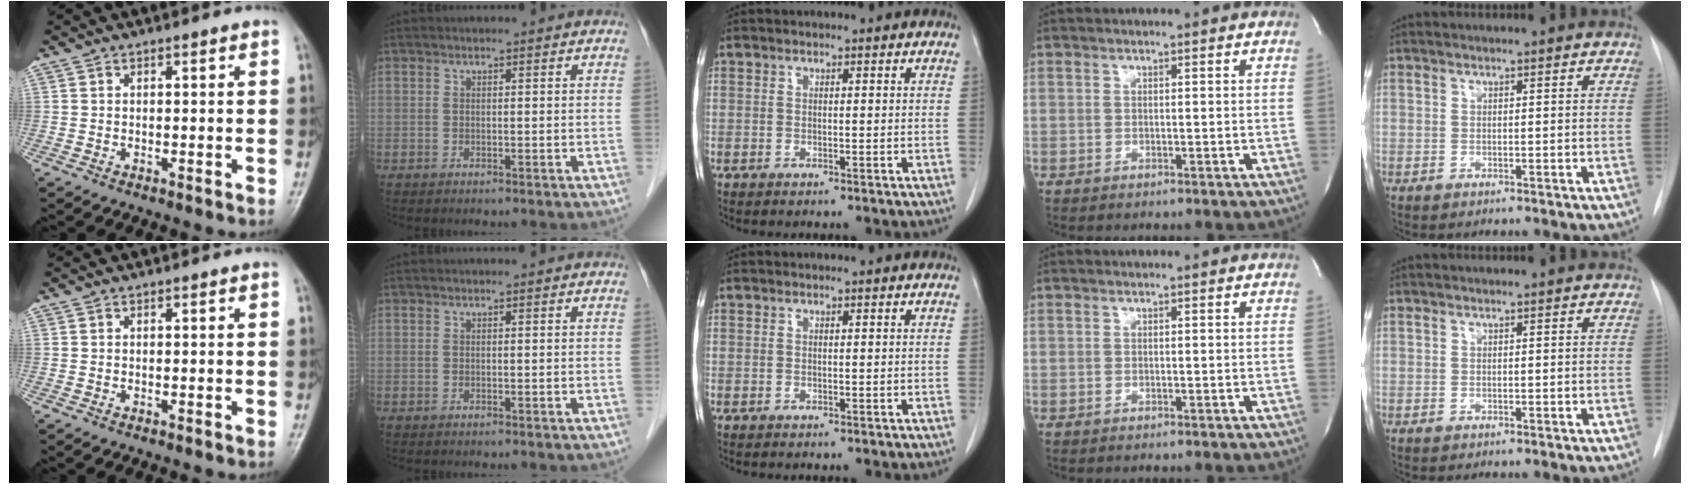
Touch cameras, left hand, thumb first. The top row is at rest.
{}